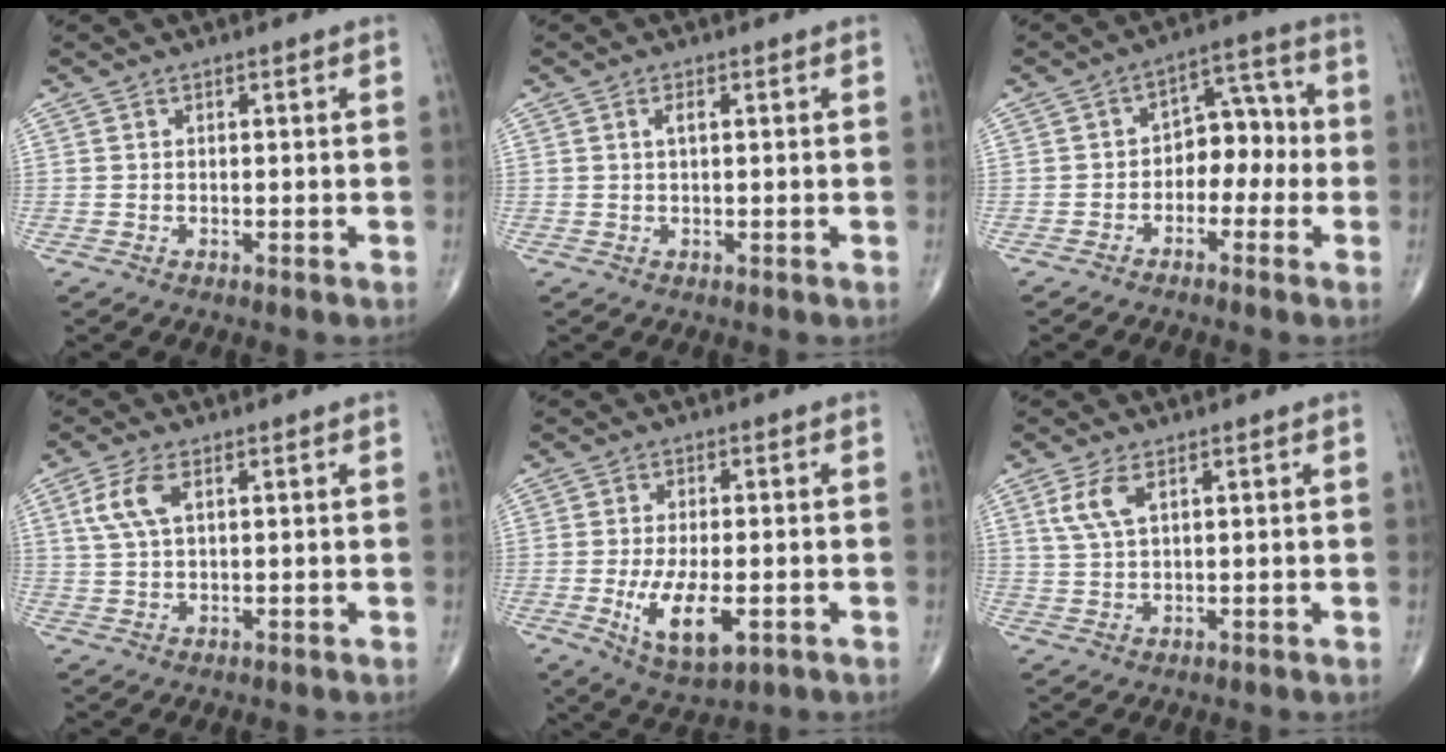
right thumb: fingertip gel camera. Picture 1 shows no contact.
{"total": 1.5, "force": [0.4, 0.5, 1.4], "torque": [-0.025, 0.001, 0.006]}
{"total": 8.0, "force": [-1.7, 5.6, 5.5], "torque": [-0.042, 0.042, -0.041]}
{"total": 5.6, "force": [2.0, 2.5, 4.6], "torque": [-0.110, 0.006, 0.043]}
{"total": 9.5, "force": [-2.7, 4.0, 8.2], "torque": [-0.144, -0.013, -0.037]}
{"total": 4.7, "force": [2.1, 1.9, 3.8], "torque": [-0.087, 0.002, 0.048]}